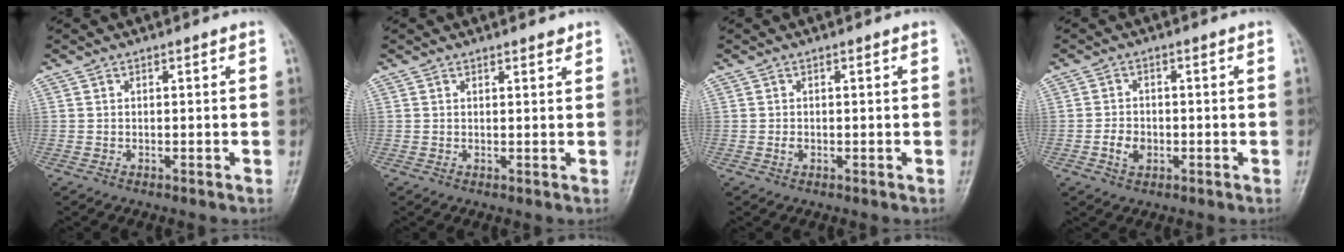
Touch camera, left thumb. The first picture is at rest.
{"total": 1.3, "force": [1.1, 0.4, 0.6], "torque": [-0.005, -0.007, 0.015]}
{"total": 0.8, "force": [-0.1, 0.6, 0.6], "torque": [-0.007, 0.000, -0.002]}
{"total": 3.4, "force": [-1.0, 2.5, 2.0], "torque": [-0.029, 0.006, -0.019]}